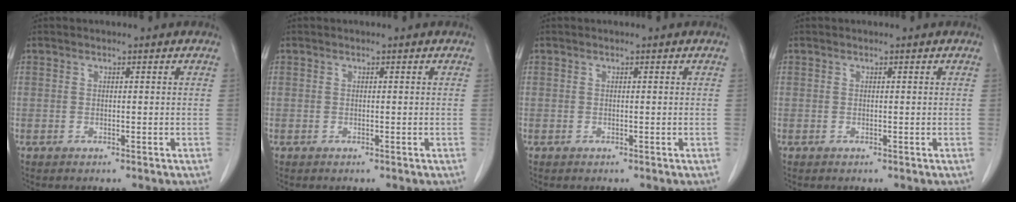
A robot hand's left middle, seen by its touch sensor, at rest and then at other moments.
{"total": 0.0}
{"total": 0.0}
{"total": 0.0}